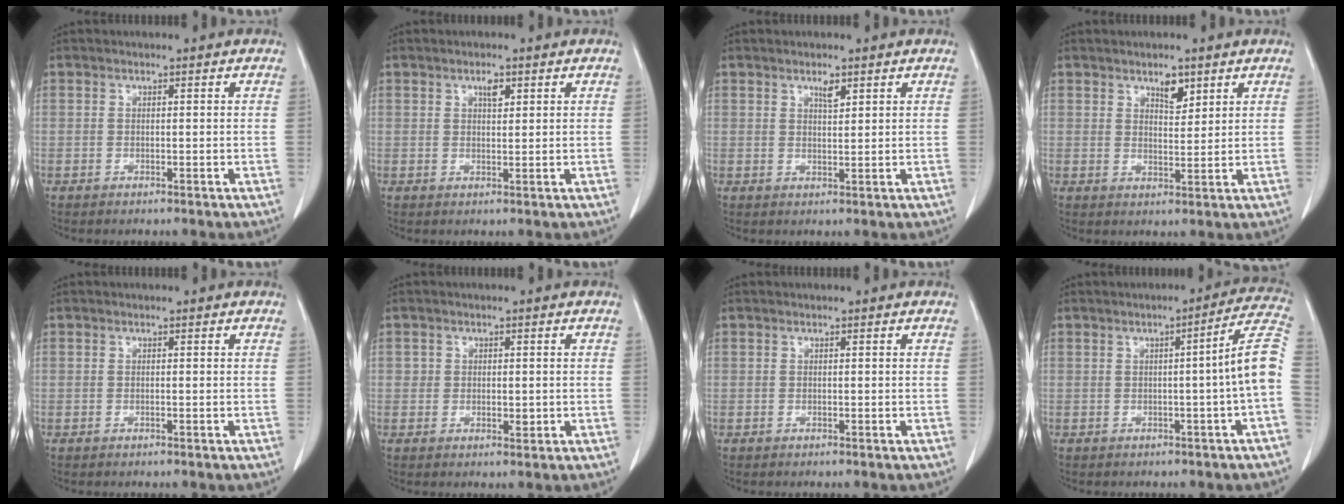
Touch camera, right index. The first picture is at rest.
{"total": 1.8, "force": [1.0, 0.7, 1.4], "torque": [-0.023, -0.002, 0.015]}
{"total": 1.9, "force": [1.2, 0.5, 1.3], "torque": [-0.024, -0.002, 0.022]}
{"total": 3.2, "force": [2.2, 1.2, 2.0], "torque": [-0.031, -0.003, 0.038]}
{"total": 0.0}
{"total": 2.3, "force": [0.0, 1.7, 1.5], "torque": [-0.017, -0.001, 0.001]}
{"total": 0.0}
{"total": 7.9, "force": [-1.1, -1.4, 7.7], "torque": [-0.088, 0.014, -0.019]}